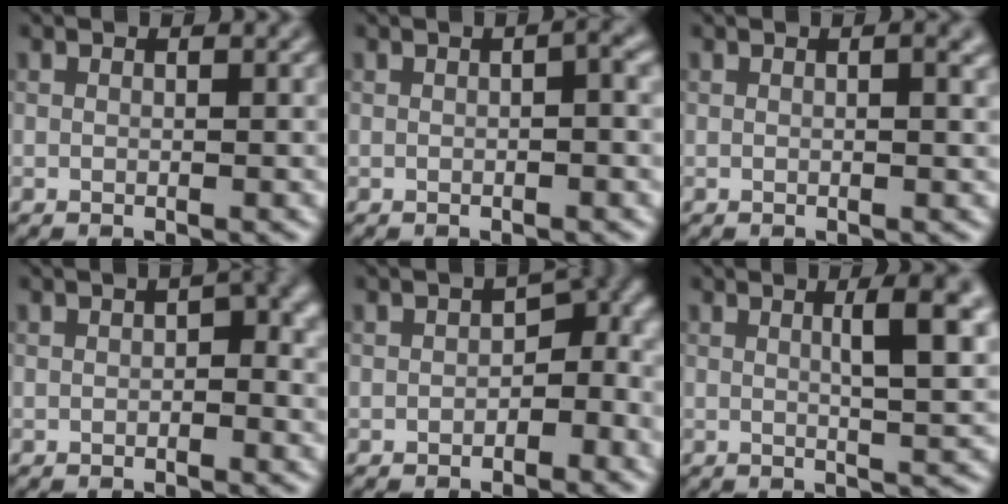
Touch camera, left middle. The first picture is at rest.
{"total": 2.0, "force": [0.2, 0.4, 2.0], "torque": [-0.027, 0.006, 0.002]}
{"total": 1.6, "force": [0.4, 0.4, 1.5], "torque": [-0.018, 0.003, 0.003]}
{"total": 2.4, "force": [0.2, 1.2, 2.1], "torque": [-0.022, 0.003, 0.000]}
{"total": 5.2, "force": [-1.0, 3.2, 4.0], "torque": [-0.031, 0.005, -0.022]}
{"total": 5.5, "force": [1.5, 1.2, 5.1], "torque": [-0.061, 0.006, 0.020]}